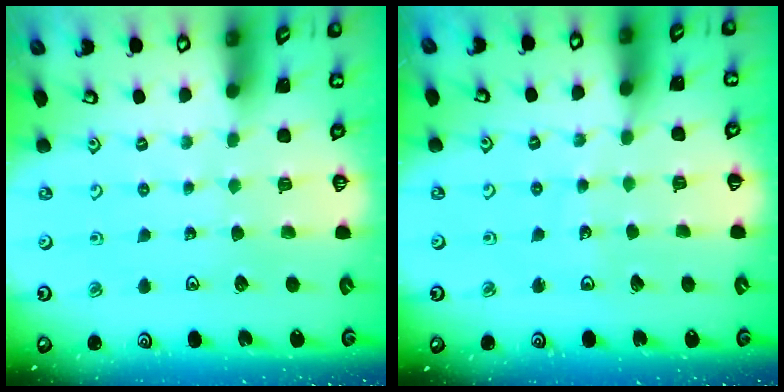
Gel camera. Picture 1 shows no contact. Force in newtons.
{"total": 3.0, "press": 3.0, "slide": 0.2}